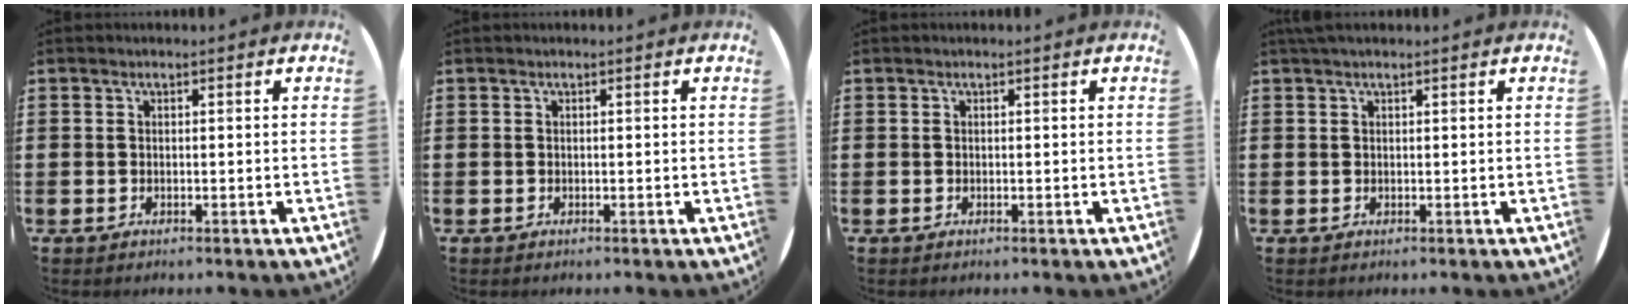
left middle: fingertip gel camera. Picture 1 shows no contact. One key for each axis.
{"total": 0.0}
{"total": 0.0}
{"total": 0.6, "fx": 0.5, "fy": 0.0, "fz": 0.3, "tx": -0.008, "ty": 0.000, "tz": 0.011}